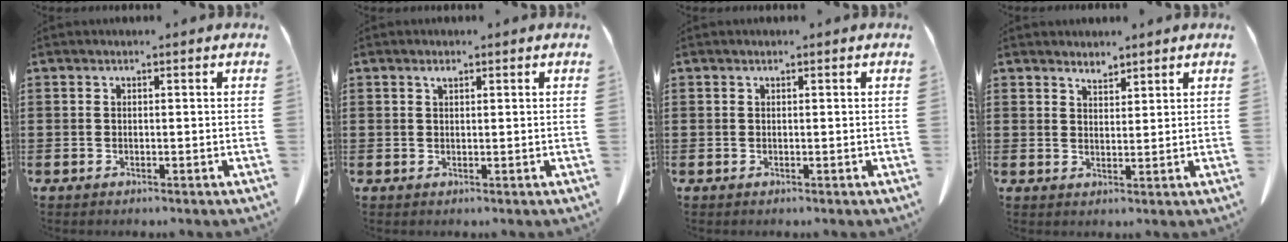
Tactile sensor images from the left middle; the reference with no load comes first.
{"total": 1.0, "force": [0.7, 0.3, 0.8], "torque": [-0.009, -0.003, 0.011]}
{"total": 0.0}
{"total": 2.3, "force": [2.2, 0.5, 0.2], "torque": [-0.007, -0.001, 0.043]}